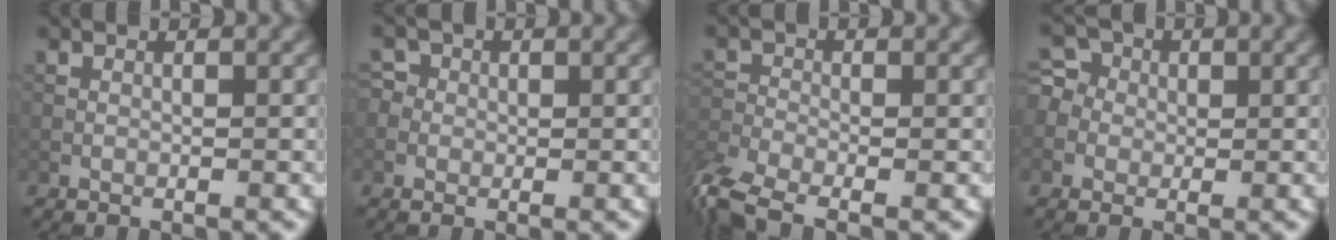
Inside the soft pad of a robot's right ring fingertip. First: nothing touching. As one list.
[{"total": 3.1, "force": [0.5, 2.9, 1.0], "torque": [-0.003, 0.018, -0.013]}, {"total": 6.3, "force": [-4.6, 2.3, 3.6], "torque": [-0.081, -0.023, -0.104]}, {"total": 4.7, "force": [-0.1, 4.4, 1.5], "torque": [-0.019, 0.027, -0.028]}]